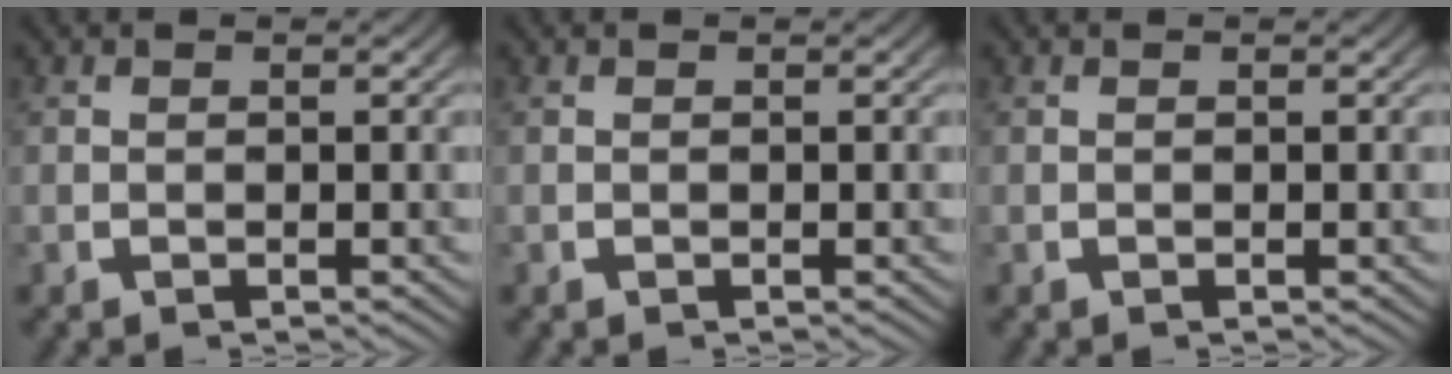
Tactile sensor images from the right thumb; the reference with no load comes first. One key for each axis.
{"total": 0.0}
{"total": 0.0}